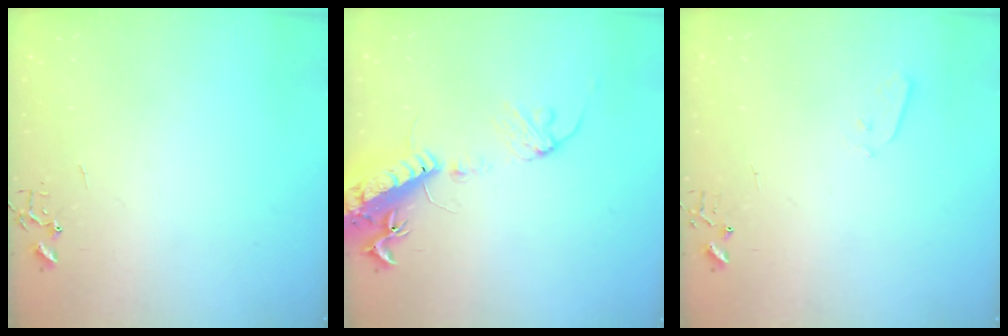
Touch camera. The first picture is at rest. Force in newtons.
{"total": 16.6, "press": 16.2, "slide": 3.8}
{"total": 3.0, "press": 2.9, "slide": 0.7}